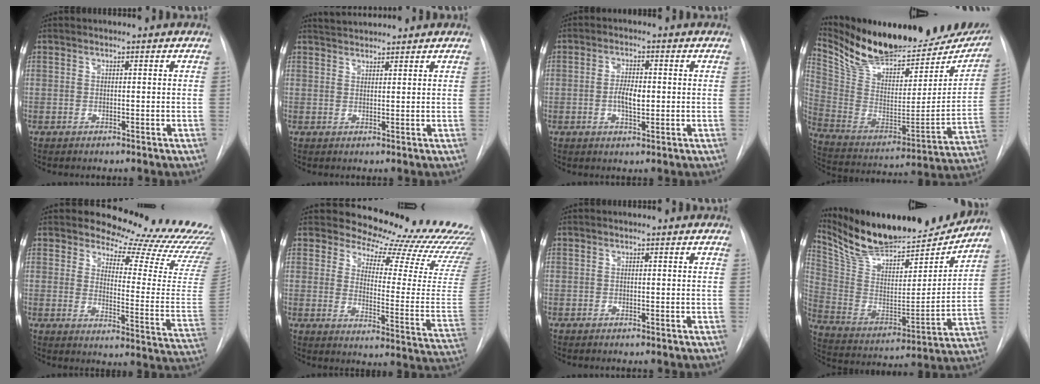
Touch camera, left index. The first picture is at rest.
{"total": 3.2, "force": [3.1, 0.1, 0.4], "torque": [-0.012, 0.028, 0.060]}
{"total": 3.8, "force": [-0.3, 1.5, 3.4], "torque": [-0.063, 0.000, -0.006]}
{"total": 29.8, "force": [25.5, 9.2, 12.3], "torque": [-0.222, -0.041, 0.373]}
{"total": 21.1, "force": [20.5, 2.2, 4.4], "torque": [-0.050, -0.158, 0.225]}
{"total": 23.7, "force": [22.8, 3.8, 5.4], "torque": [-0.065, -0.146, 0.252]}
{"total": 0.0}
{"total": 23.3, "force": [21.4, 4.4, 8.2], "torque": [-0.153, -0.028, 0.343]}